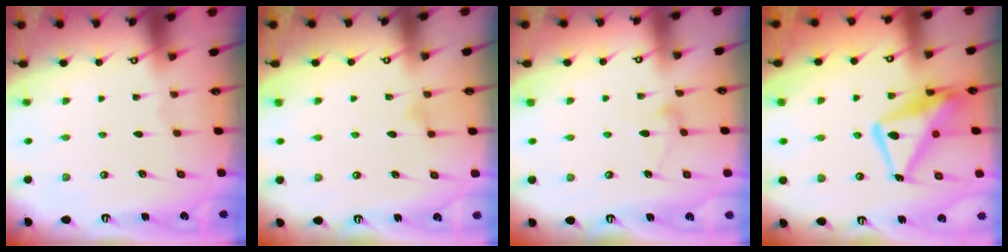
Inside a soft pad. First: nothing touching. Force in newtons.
{"total": 6.7, "press": 6.7, "slide": 0.3}
{"total": 7.3, "press": 7.3, "slide": 0.3}
{"total": 17.0, "press": 16.9, "slide": 1.5}